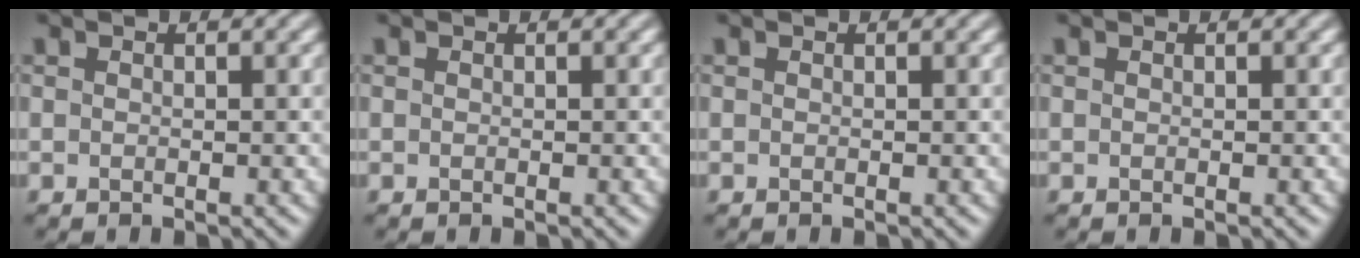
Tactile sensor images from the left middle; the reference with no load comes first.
{"total": 0.0}
{"total": 0.0}
{"total": 0.0}